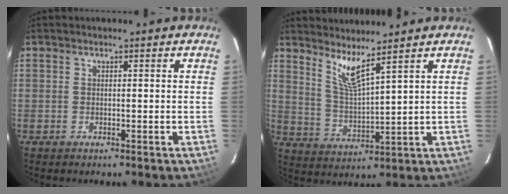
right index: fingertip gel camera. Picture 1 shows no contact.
{"total": 6.2, "force": [4.9, -0.1, 3.9], "torque": [-0.077, -0.012, 0.100]}